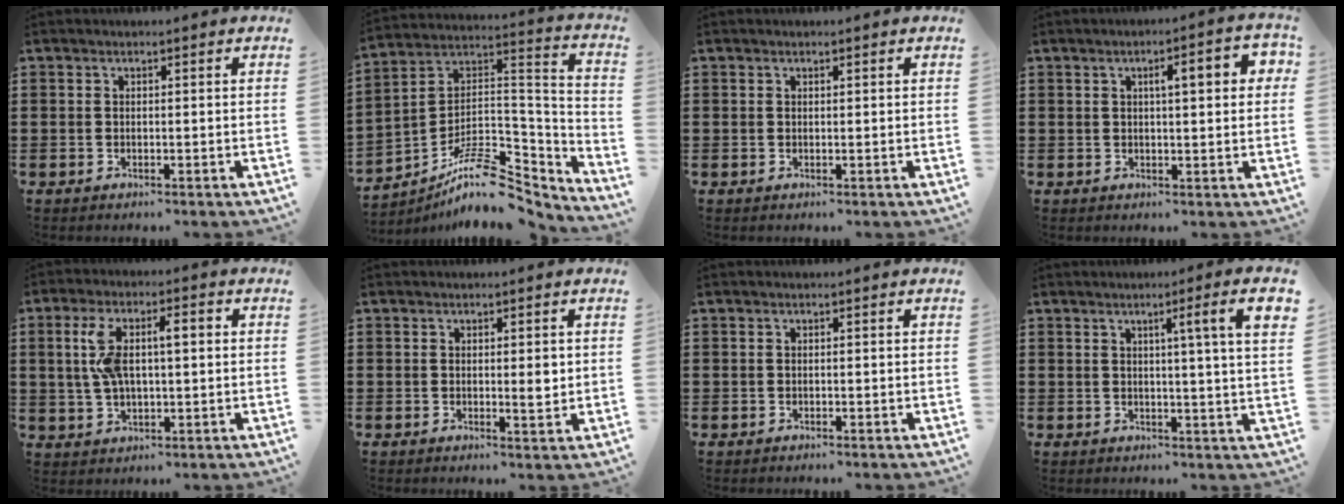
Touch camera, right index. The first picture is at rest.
{"total": 10.7, "force": [-8.0, 3.8, 6.1], "torque": [-0.115, 0.013, -0.153]}
{"total": 0.0}
{"total": 4.7, "force": [1.1, 1.0, 4.4], "torque": [-0.069, 0.002, 0.011]}
{"total": 7.8, "force": [1.4, 3.0, 7.1], "torque": [-0.153, 0.008, 0.016]}
{"total": 2.8, "force": [0.2, 0.6, 2.8], "torque": [-0.044, -0.003, -0.001]}
{"total": 0.0}
{"total": 6.1, "force": [2.3, -0.8, 5.5], "torque": [-0.093, -0.010, 0.031]}